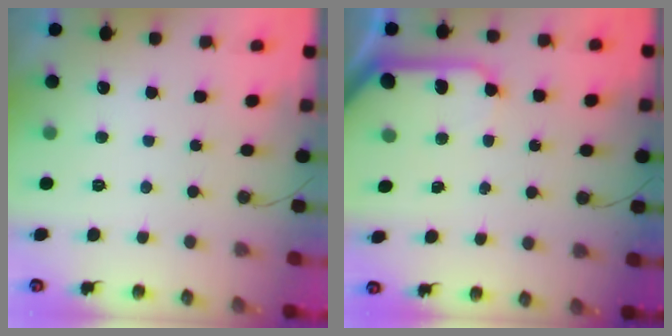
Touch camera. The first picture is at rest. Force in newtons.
{"total": 10.3, "press": 10.3, "slide": 1.0}